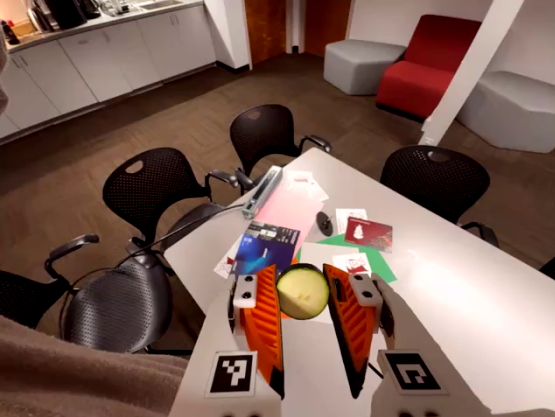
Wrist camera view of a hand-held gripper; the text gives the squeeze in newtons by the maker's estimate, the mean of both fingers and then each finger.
{"total": 11.1, "left": 11.1, "right": 11.1}